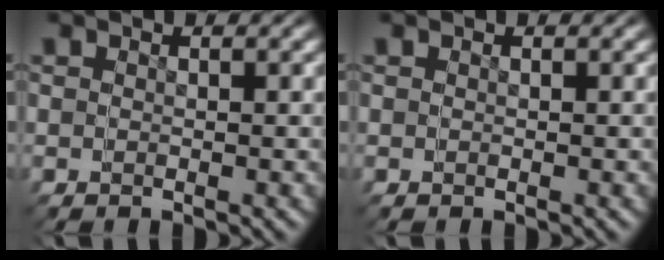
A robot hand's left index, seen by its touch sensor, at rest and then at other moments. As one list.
[{"total": 0.0}]